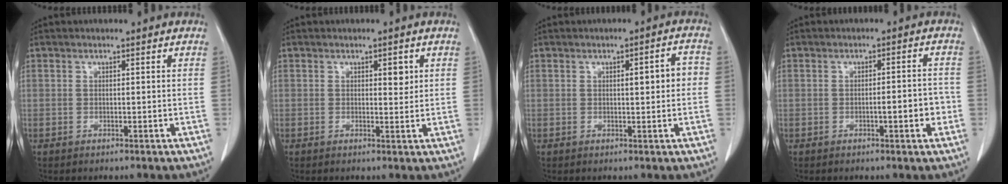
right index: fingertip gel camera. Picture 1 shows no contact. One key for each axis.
{"total": 2.1, "fx": 0.8, "fy": 0.9, "fz": 1.7, "tx": -0.022, "ty": -0.003, "tz": 0.012}
{"total": 3.9, "fx": 0.2, "fy": 0.9, "fz": 3.7, "tx": -0.051, "ty": 0.012, "tz": 0.002}
{"total": 4.0, "fx": -1.2, "fy": 0.8, "fz": 3.7, "tx": -0.054, "ty": 0.007, "tz": -0.013}